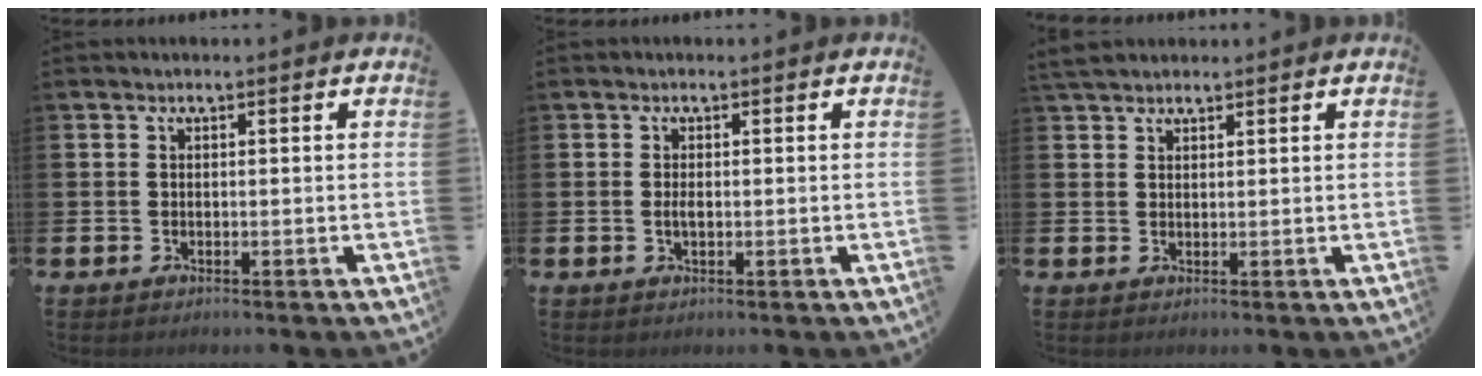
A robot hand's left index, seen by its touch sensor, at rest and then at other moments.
{"total": 1.1, "force": [-0.1, 0.5, 1.0], "torque": [-0.020, 0.003, -0.003]}
{"total": 2.7, "force": [2.4, 0.9, 0.8], "torque": [-0.012, -0.003, 0.045]}